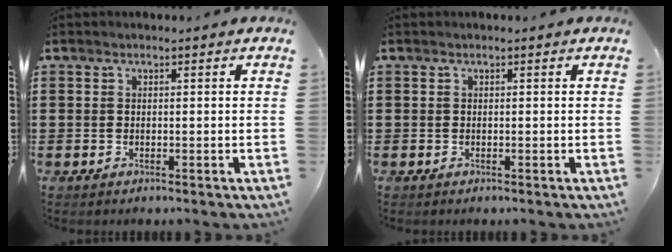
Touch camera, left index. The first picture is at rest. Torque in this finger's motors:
{"motor_torque": [0.00, 0.00, 0.00, 0.00]}